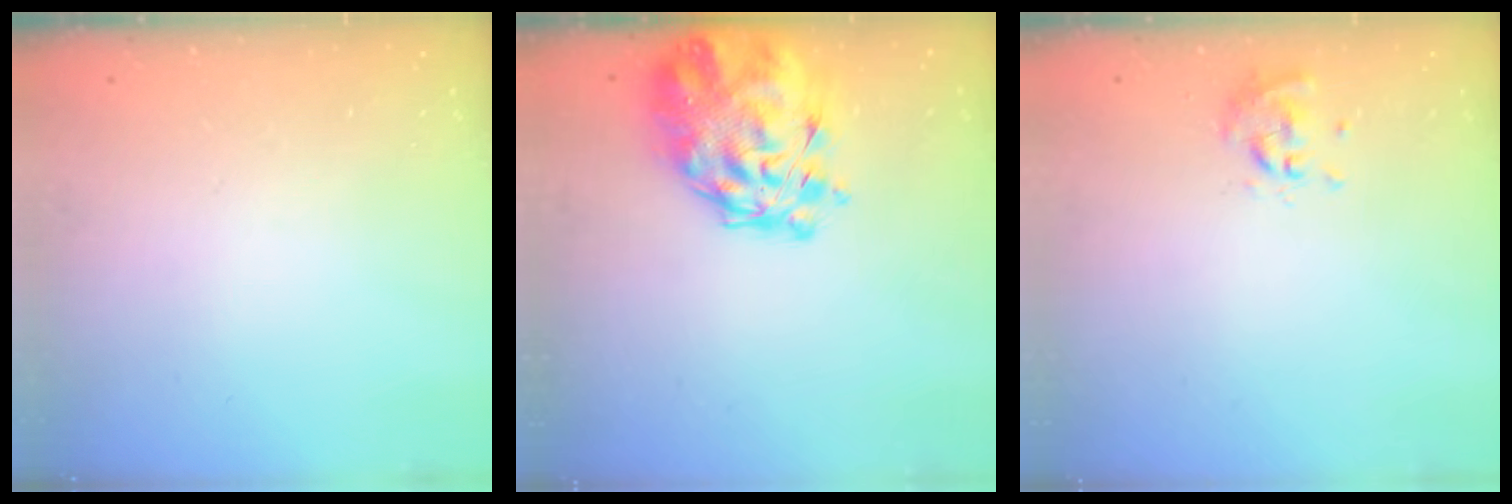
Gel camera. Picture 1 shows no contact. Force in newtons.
{"total": 10.4, "press": 9.8, "slide": 3.5}
{"total": 0.0}